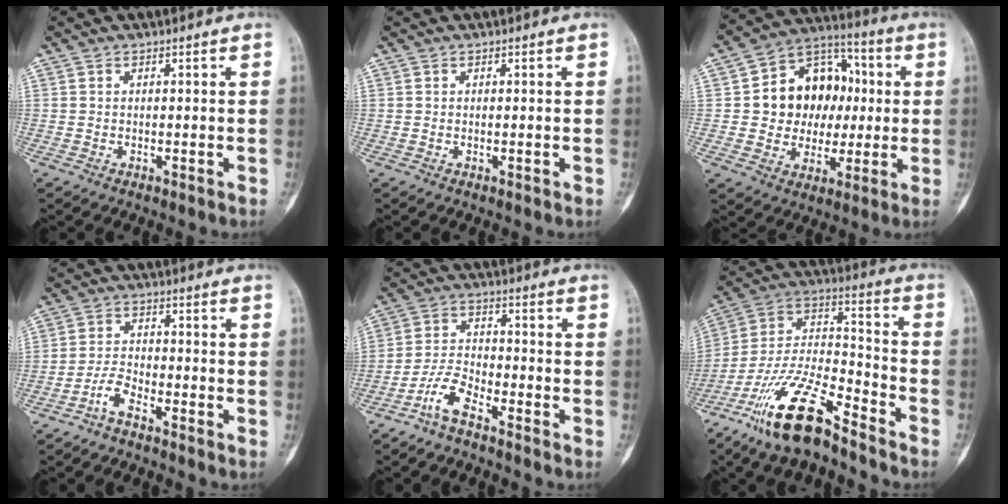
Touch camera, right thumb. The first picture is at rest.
{"total": 0.0}
{"total": 16.3, "force": [1.2, 13.2, 9.4], "torque": [-0.089, 0.026, 0.020]}
{"total": 3.8, "force": [-3.0, 1.1, 2.1], "torque": [-0.046, 0.026, -0.062]}
{"total": 5.8, "force": [-4.4, 1.9, 3.3], "torque": [-0.074, 0.032, -0.095]}
{"total": 17.3, "force": [-12.4, 4.7, 11.1], "torque": [-0.210, 0.075, -0.232]}